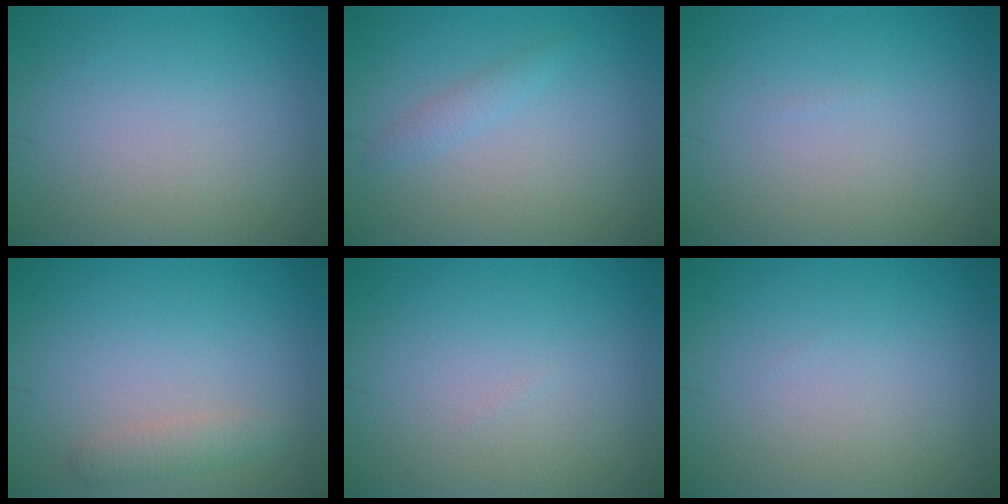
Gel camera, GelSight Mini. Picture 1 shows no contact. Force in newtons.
{"total": 1.1, "press": 1.1, "slide": 0.1}
{"total": 0.0}
{"total": 1.5, "press": 1.5, "slide": 0.0}
{"total": 0.0}
{"total": 0.0}